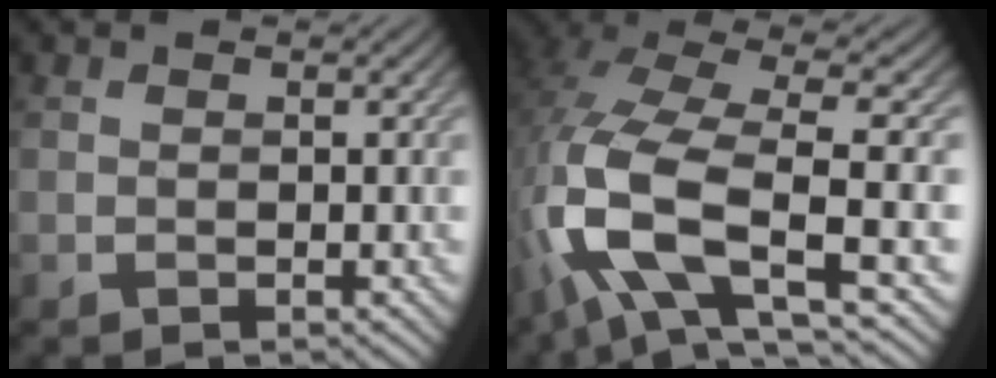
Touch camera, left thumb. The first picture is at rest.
{"total": 14.0, "force": [-3.6, 5.5, 12.4], "torque": [-0.282, -0.011, -0.067]}